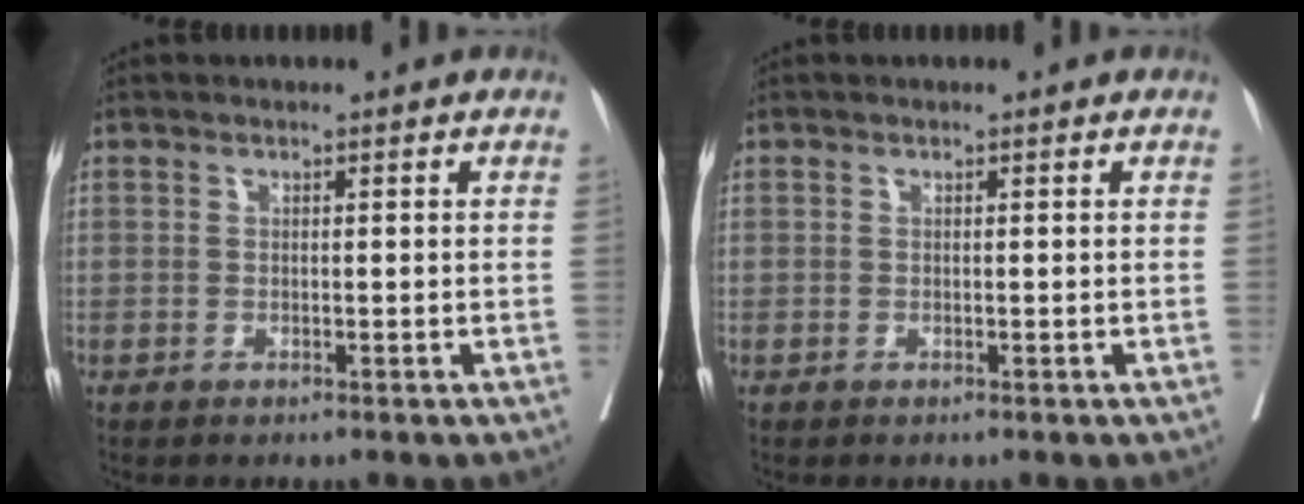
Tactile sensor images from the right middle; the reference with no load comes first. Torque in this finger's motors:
{"motor_torque": [0.00, 0.00, 0.00, 0.00]}